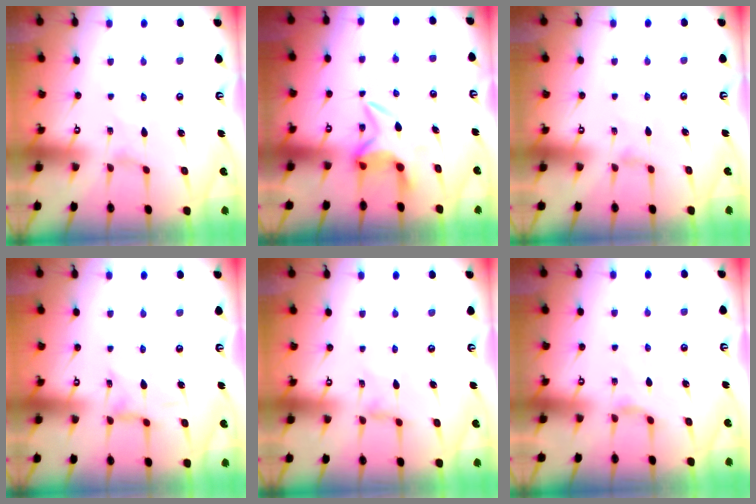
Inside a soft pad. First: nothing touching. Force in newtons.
{"total": 6.9, "press": 6.9, "slide": 0.5}
{"total": 2.3, "press": 2.2, "slide": 0.5}
{"total": 2.4, "press": 2.4, "slide": 0.3}
{"total": 2.0, "press": 1.9, "slide": 0.4}
{"total": 2.0, "press": 2.0, "slide": 0.3}